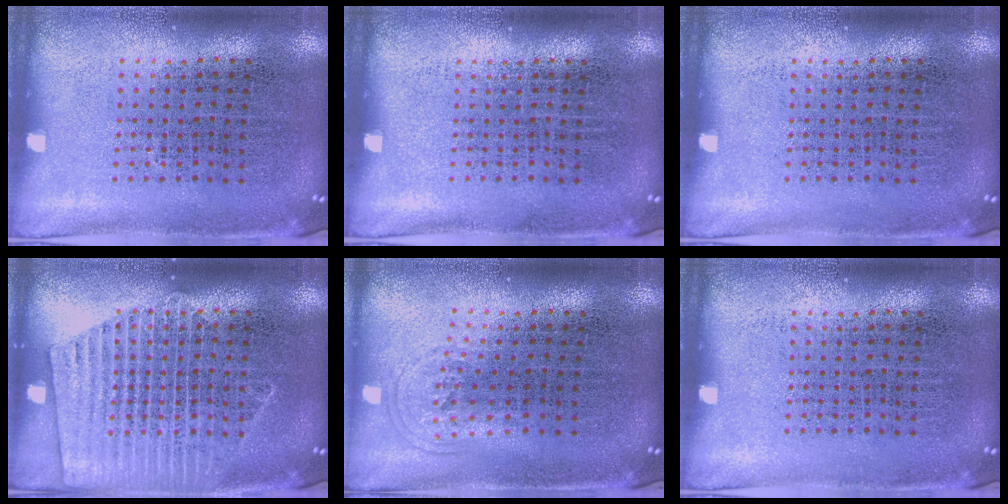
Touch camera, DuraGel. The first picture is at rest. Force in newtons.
{"total": 0.0}
{"total": 0.0}
{"total": 2.9, "press": 2.9, "slide": 0.3}
{"total": 0.9, "press": 0.7, "slide": 0.7}
{"total": 0.0}